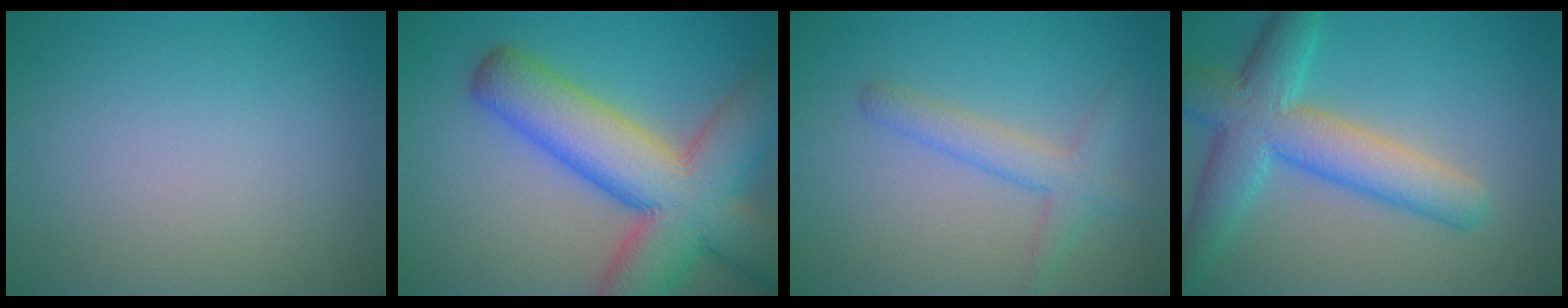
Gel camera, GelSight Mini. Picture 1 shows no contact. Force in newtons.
{"total": 12.5, "press": 12.5, "slide": 0.6}
{"total": 2.9, "press": 2.8, "slide": 0.2}
{"total": 7.1, "press": 7.1, "slide": 0.1}